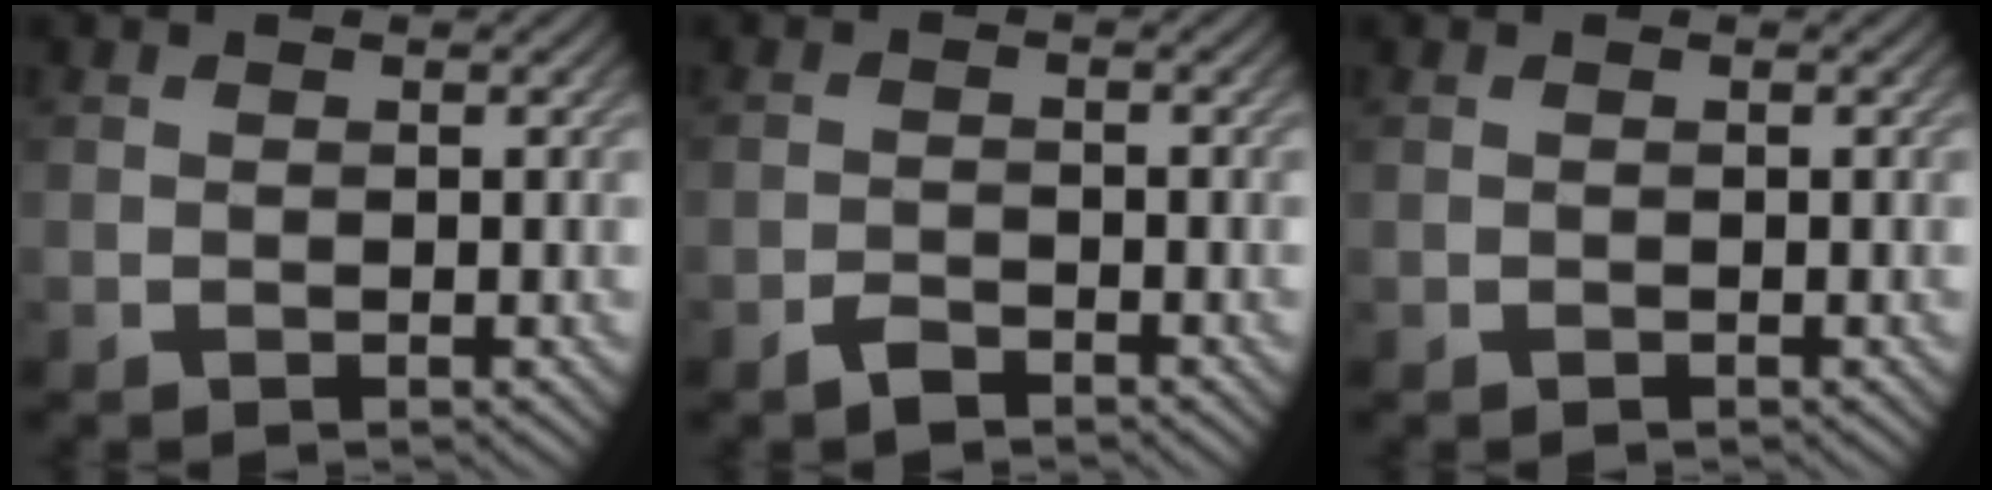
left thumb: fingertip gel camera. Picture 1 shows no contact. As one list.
[{"total": 1.7, "force": [-1.4, 0.7, 0.8], "torque": [-0.014, 0.002, -0.030]}, {"total": 0.0}]